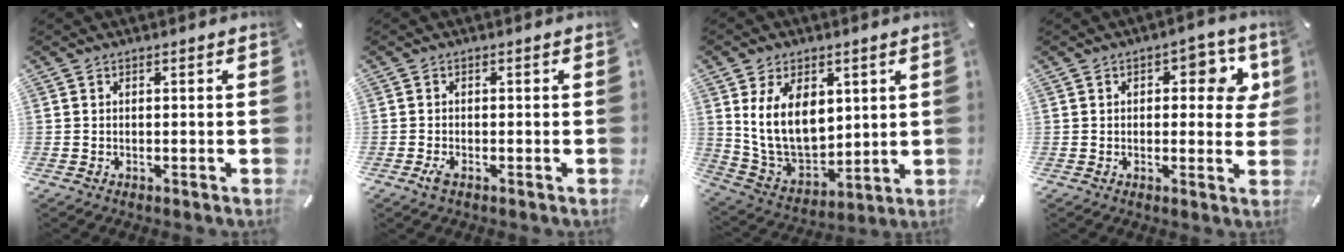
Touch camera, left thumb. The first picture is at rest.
{"total": 1.8, "force": [-1.0, 0.6, 1.4], "torque": [-0.032, -0.001, -0.019]}
{"total": 14.5, "force": [4.6, 10.1, 9.2], "torque": [-0.198, -0.025, 0.085]}
{"total": 8.2, "force": [2.7, 4.4, 6.4], "torque": [-0.072, -0.007, 0.037]}